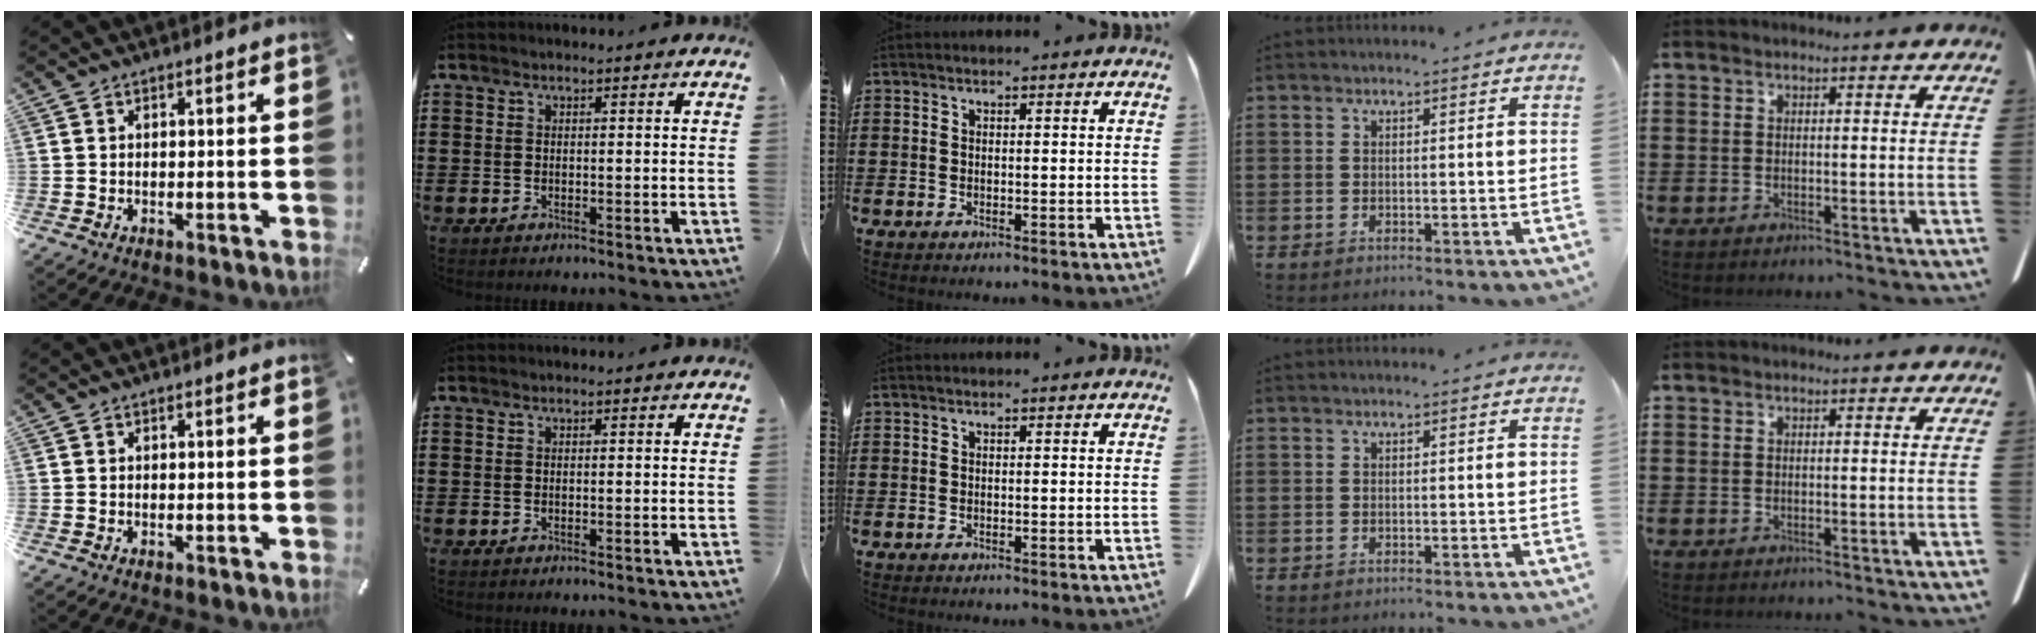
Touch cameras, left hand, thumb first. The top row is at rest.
{}